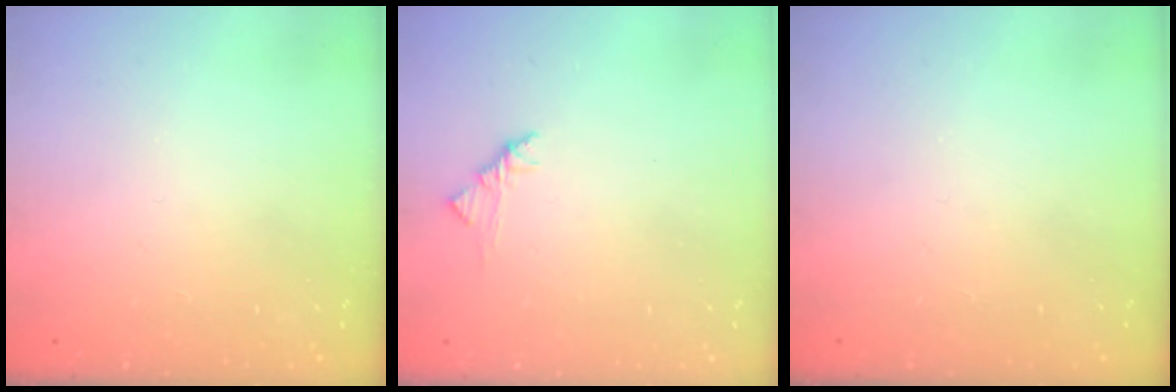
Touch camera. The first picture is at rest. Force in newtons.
{"total": 3.5, "press": 3.5, "slide": 0.7}
{"total": 0.0}